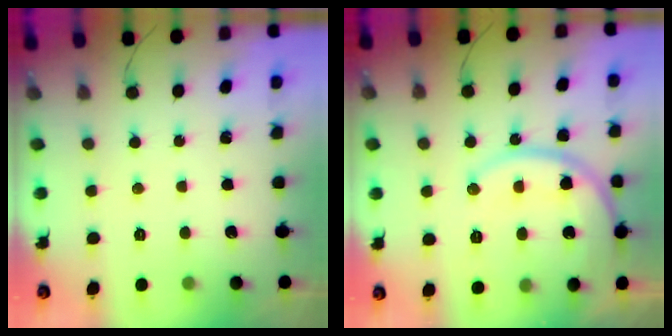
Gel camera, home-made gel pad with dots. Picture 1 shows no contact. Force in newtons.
{"total": 16.8, "press": 16.7, "slide": 2.1}